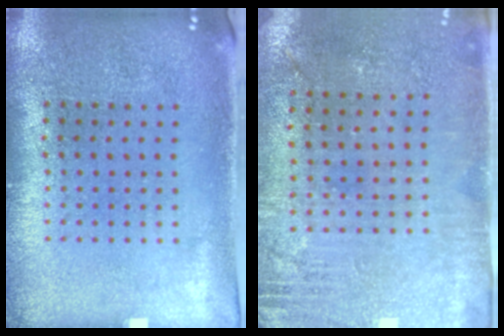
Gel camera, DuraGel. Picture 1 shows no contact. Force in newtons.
{"total": 2.8, "press": 2.5, "slide": 1.2}